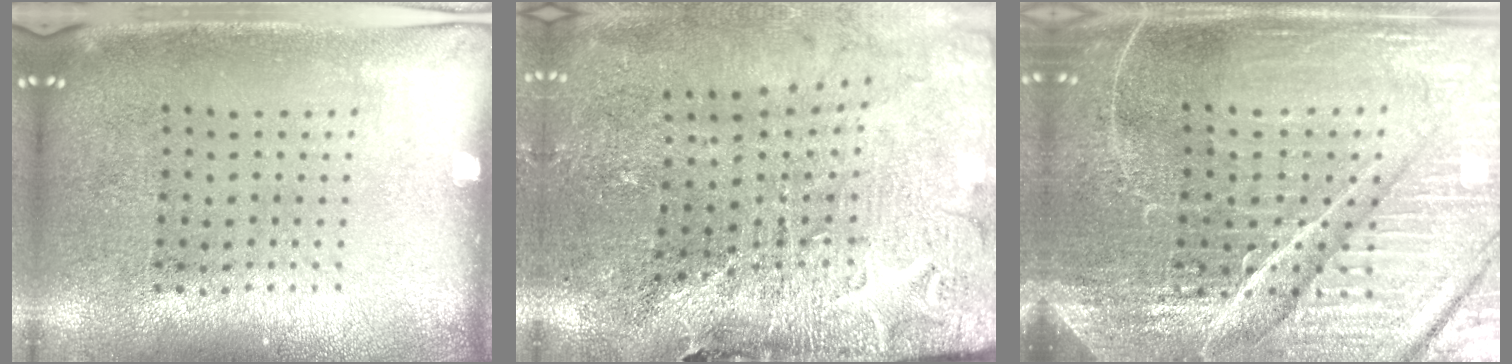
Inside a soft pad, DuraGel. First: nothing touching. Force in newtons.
{"total": 3.5, "press": 3.4, "slide": 0.8}
{"total": 6.3, "press": 5.6, "slide": 2.8}